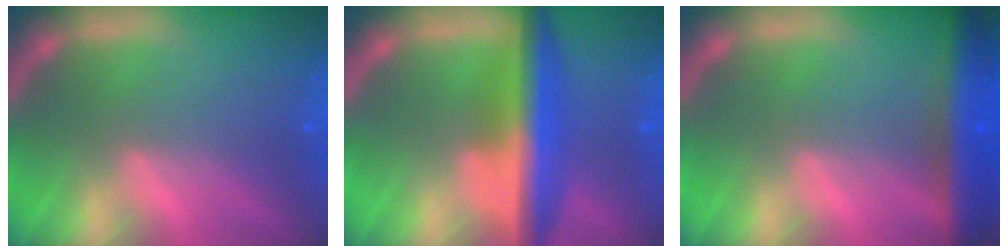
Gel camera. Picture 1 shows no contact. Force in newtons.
{"total": 7.5}
{"total": 6.4}